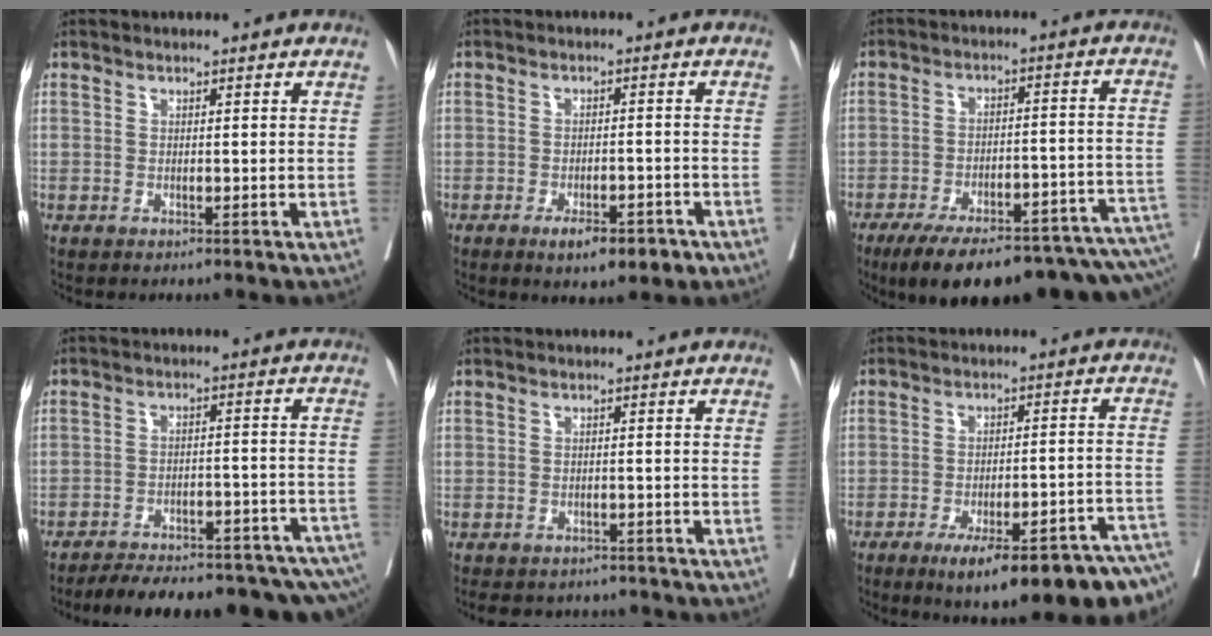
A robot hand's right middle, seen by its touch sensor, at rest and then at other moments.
{"total": 5.5, "force": [-3.3, 1.9, 3.9], "torque": [-0.053, -0.001, -0.042]}
{"total": 24.5, "force": [-18.7, 5.6, 14.9], "torque": [-0.147, 0.012, -0.248]}
{"total": 22.0, "force": [-18.6, 4.2, 11.0], "torque": [-0.120, 0.005, -0.242]}
{"total": 7.0, "force": [-6.4, 2.5, 1.2], "torque": [-0.013, 0.000, -0.079]}
{"total": 18.5, "force": [-14.2, 2.4, 11.7], "torque": [-0.088, 0.015, -0.189]}